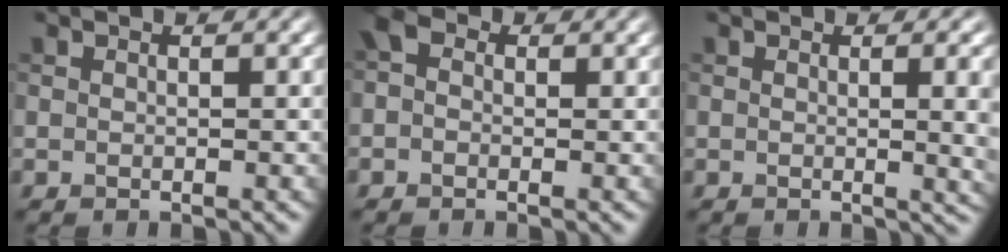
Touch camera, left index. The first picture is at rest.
{"total": 2.0, "force": [0.1, 1.7, 1.2], "torque": [-0.023, 0.008, -0.010]}
{"total": 5.0, "force": [0.2, 1.8, 4.7], "torque": [-0.033, 0.000, 0.007]}